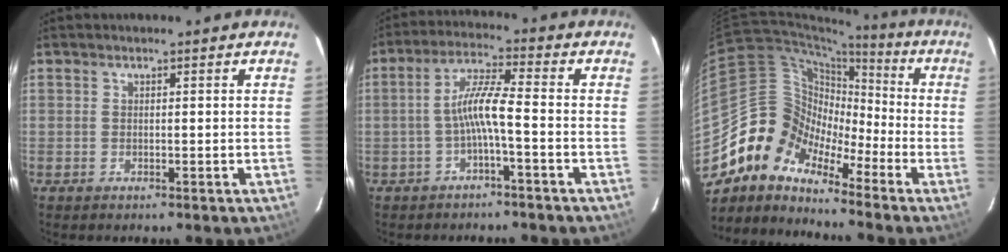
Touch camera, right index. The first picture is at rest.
{"total": 6.0, "force": [-2.2, 0.0, 5.6], "torque": [-0.124, 0.015, -0.041]}
{"total": 10.7, "force": [-8.0, 6.7, 2.5], "torque": [-0.044, 0.040, -0.183]}